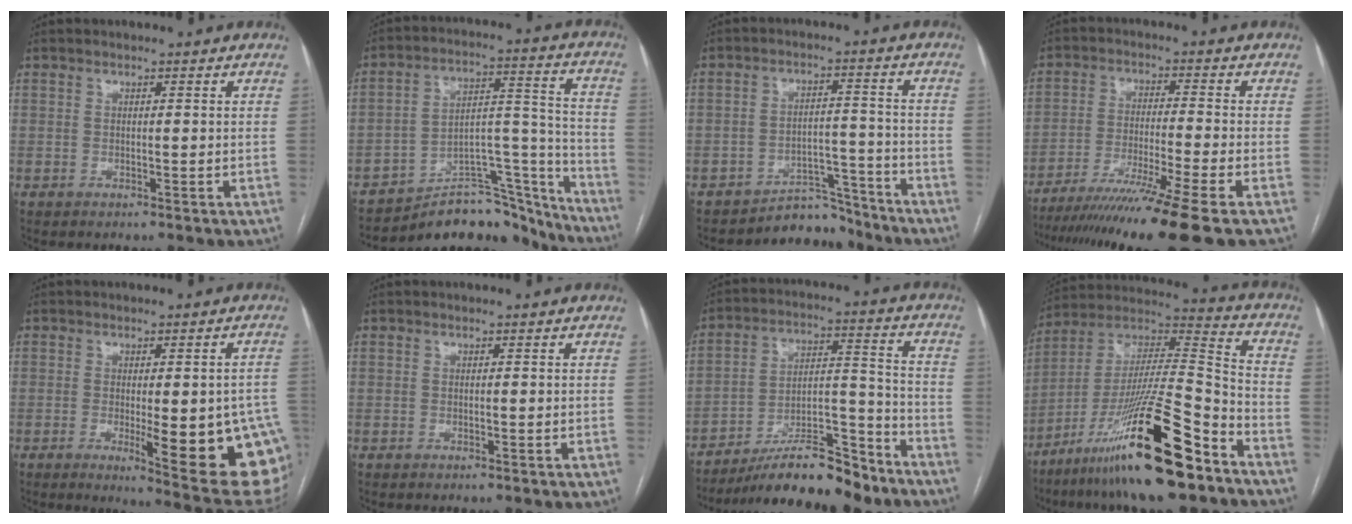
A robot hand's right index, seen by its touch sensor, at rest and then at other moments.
{"total": 18.3, "force": [-17.0, 5.5, 4.0], "torque": [-0.033, 0.068, -0.251]}
{"total": 6.7, "force": [-6.3, 2.1, -0.5], "torque": [0.020, 0.047, -0.096]}
{"total": 16.5, "force": [-12.8, -2.5, 10.1], "torque": [-0.153, -0.050, -0.208]}
{"total": 16.4, "force": [-4.1, 3.1, 15.6], "torque": [-0.100, 0.000, -0.031]}
{"total": 0.0}
{"total": 16.2, "force": [-13.4, 3.2, 8.5], "torque": [-0.134, 0.023, -0.225]}
{"total": 23.5, "force": [-14.5, 1.9, 18.4], "torque": [-0.323, -0.021, -0.253]}